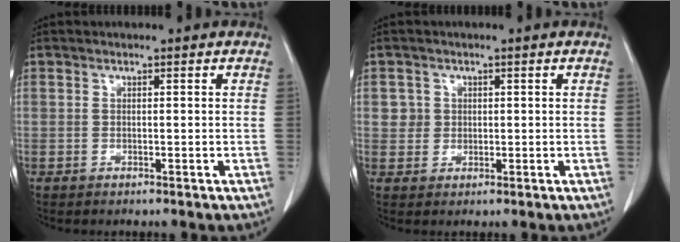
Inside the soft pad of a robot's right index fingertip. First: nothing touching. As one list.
[{"total": 2.2, "force": [0.5, 2.1, 0.0], "torque": [0.010, 0.002, 0.005]}]